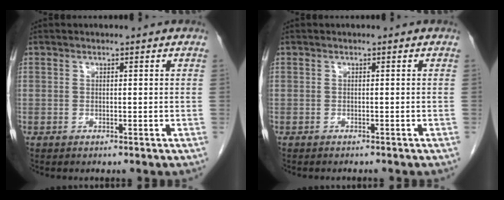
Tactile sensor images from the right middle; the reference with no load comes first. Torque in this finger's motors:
{"motor_torque": [0.00, 0.00, -0.02, 0.00]}